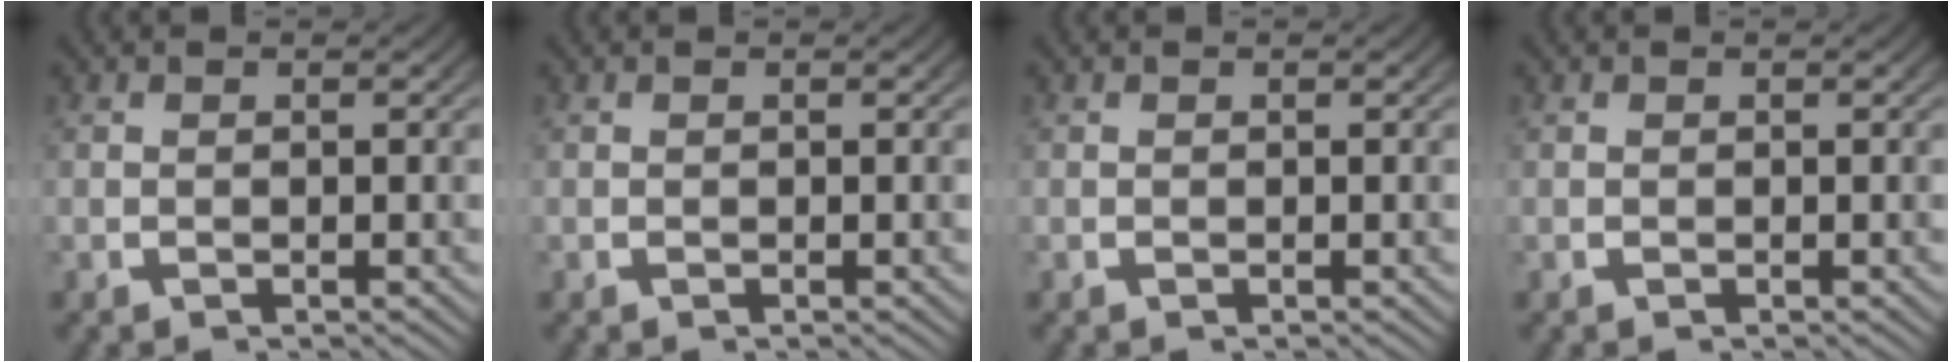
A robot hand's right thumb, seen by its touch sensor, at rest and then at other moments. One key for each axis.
{"total": 0.0}
{"total": 0.0}
{"total": 0.0}